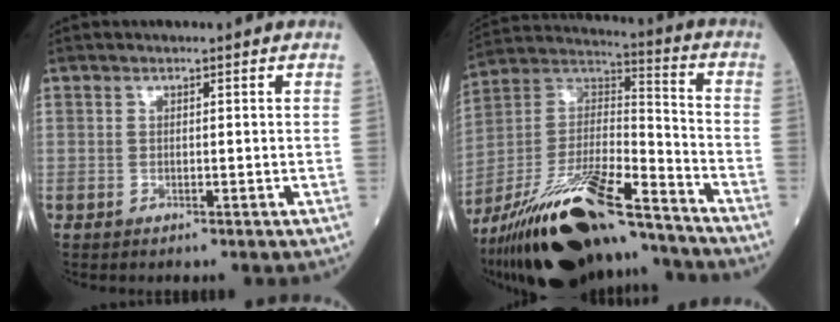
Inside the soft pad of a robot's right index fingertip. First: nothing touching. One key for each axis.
{"total": 25.8, "fx": -19.2, "fy": 5.9, "fz": 16.2, "tx": -0.312, "ty": -0.016, "tz": -0.336}